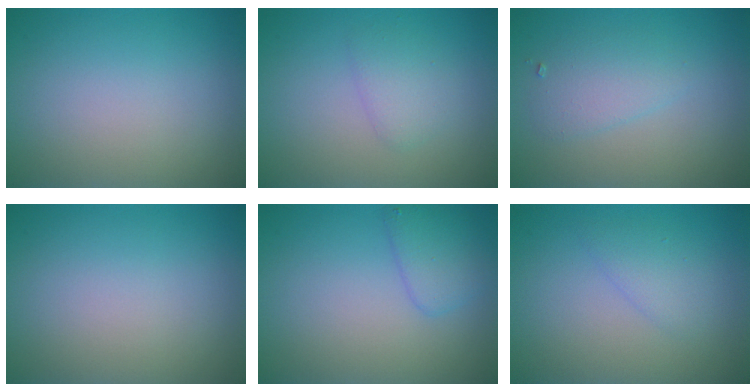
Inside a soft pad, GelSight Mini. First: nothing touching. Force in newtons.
{"total": 1.8, "press": 1.8, "slide": 0.1}
{"total": 2.2, "press": 2.2, "slide": 0.1}
{"total": 0.0}
{"total": 2.4, "press": 2.4, "slide": 0.1}
{"total": 1.7, "press": 1.7, "slide": 0.2}